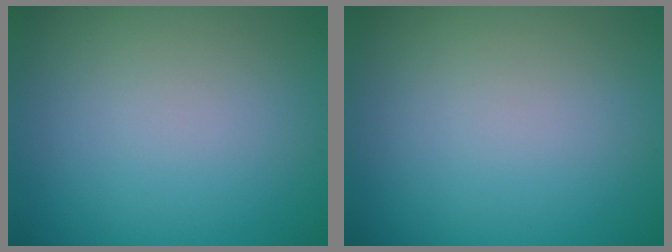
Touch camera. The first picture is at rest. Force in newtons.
{"total": 0.0}